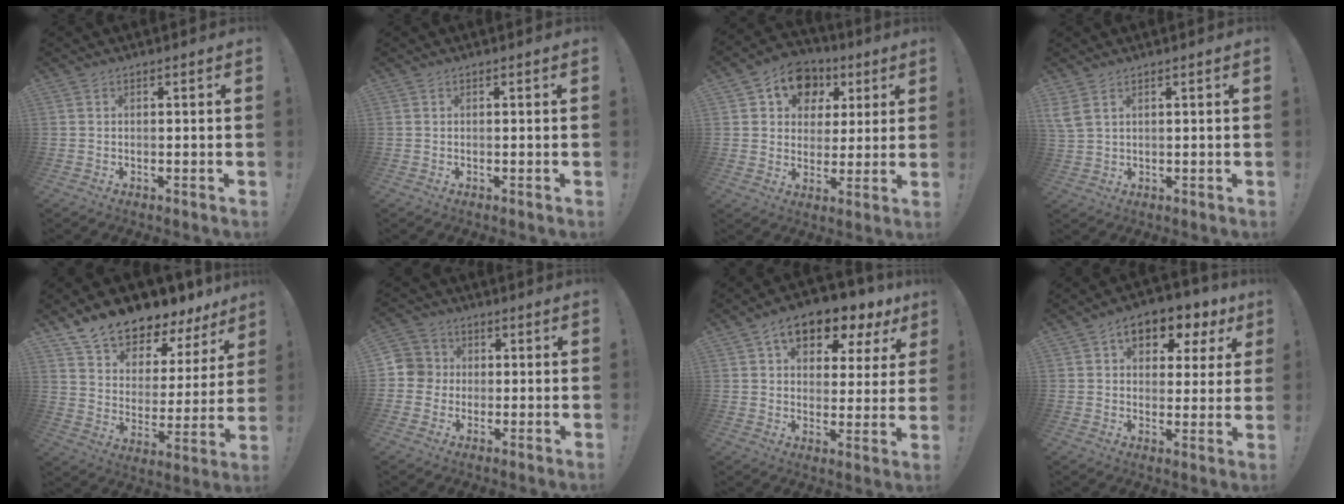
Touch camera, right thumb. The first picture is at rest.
{"total": 0.0}
{"total": 11.4, "force": [4.7, 9.4, 4.4], "torque": [-0.063, -0.018, 0.093]}
{"total": 4.0, "force": [2.4, 1.6, 2.7], "torque": [-0.069, -0.008, 0.048]}
{"total": 11.4, "force": [10.4, 3.7, 2.8], "torque": [-0.061, -0.095, 0.185]}
{"total": 6.7, "force": [-0.2, 6.5, 1.3], "torque": [-0.020, 0.007, -0.002]}
{"total": 11.0, "force": [6.5, 5.8, 6.6], "torque": [-0.103, -0.037, 0.116]}
{"total": 9.3, "force": [4.3, 5.8, 5.9], "torque": [-0.081, -0.021, 0.078]}